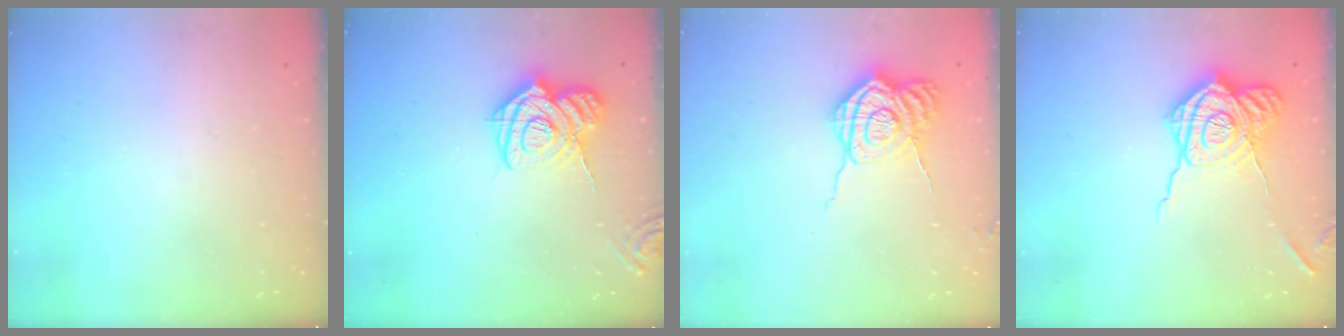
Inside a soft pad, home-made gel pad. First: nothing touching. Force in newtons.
{"total": 14.7, "press": 14.6, "slide": 1.5}
{"total": 10.8, "press": 10.8, "slide": 0.9}
{"total": 18.6, "press": 18.6, "slide": 1.4}